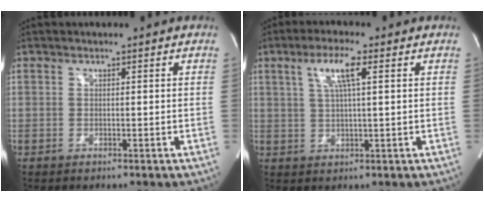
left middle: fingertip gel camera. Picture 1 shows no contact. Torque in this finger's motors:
{"motor_torque": [0.42, -0.12, 0.07, 0.05]}